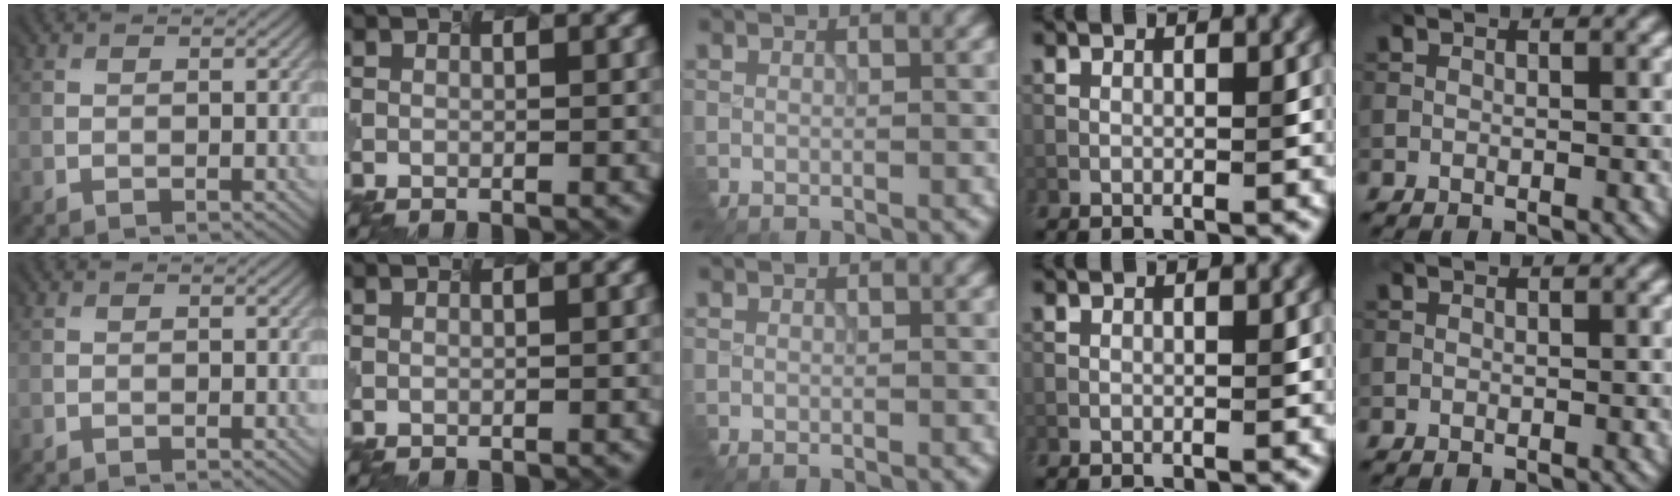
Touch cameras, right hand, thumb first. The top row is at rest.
{}